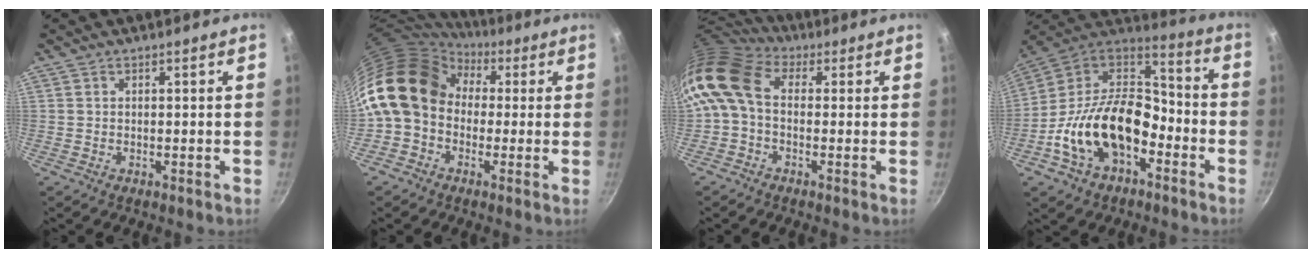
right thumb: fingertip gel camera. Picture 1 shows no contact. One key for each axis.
{"total": 14.8, "fx": 1.4, "fy": 11.8, "fz": 8.8, "tx": -0.136, "ty": 0.032, "tz": 0.002}
{"total": 10.0, "fx": 0.5, "fy": 7.0, "fz": 7.1, "tx": -0.136, "ty": 0.026, "tz": -0.011}
{"total": 22.3, "fx": -7.2, "fy": 13.9, "fz": 15.8, "tx": -0.255, "ty": 0.067, "tz": -0.141}